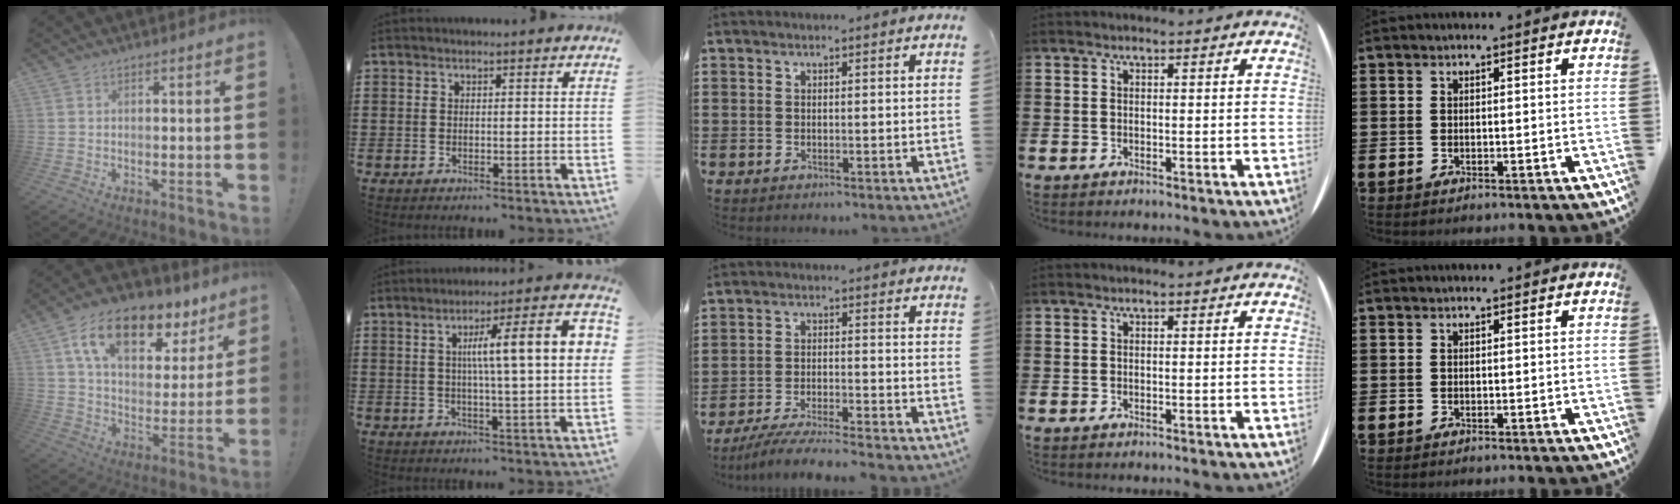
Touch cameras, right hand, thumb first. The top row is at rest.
{"thumb": {"total": 17.8, "force": [10.4, 9.2, 11.1], "torque": [-0.181, -0.048, 0.181]}, "index": {"total": 10.8, "force": [1.8, 1.0, 10.6], "torque": [-0.180, -0.001, 0.020]}, "middle": {"total": 5.9, "force": [-5.6, 0.0, 2.0], "torque": [-0.044, -0.014, -0.109]}}